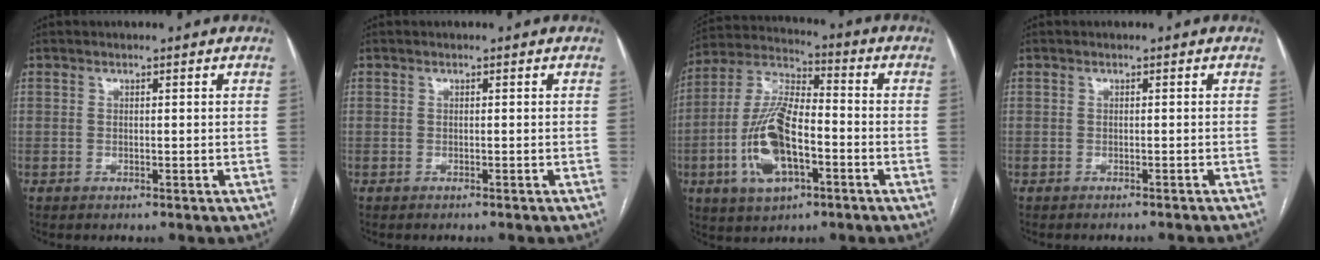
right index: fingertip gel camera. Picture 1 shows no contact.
{"total": 0.7, "force": [-0.6, 0.0, 0.2], "torque": [-0.004, 0.000, -0.010]}
{"total": 14.5, "force": [-4.3, 5.6, 12.6], "torque": [-0.272, 0.009, -0.077]}
{"total": 6.8, "force": [-6.7, -0.2, 1.2], "torque": [-0.005, -0.003, -0.071]}